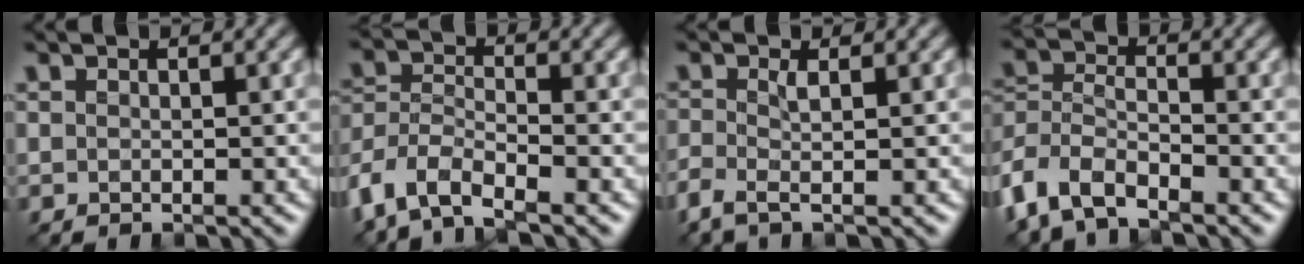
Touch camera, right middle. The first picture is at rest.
{"total": 6.1, "force": [-4.3, 2.6, 3.5], "torque": [-0.075, -0.006, -0.095]}
{"total": 2.2, "force": [-0.7, 0.5, 2.0], "torque": [-0.055, -0.005, -0.018]}
{"total": 6.0, "force": [-4.3, 2.7, 3.2], "torque": [-0.073, -0.004, -0.099]}